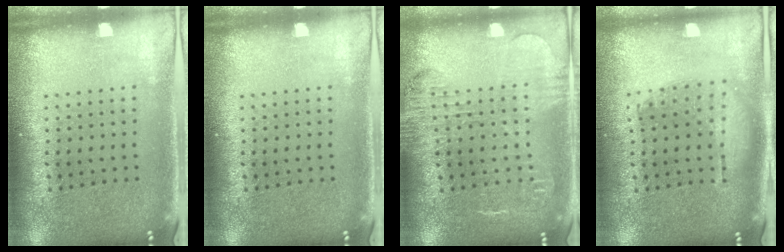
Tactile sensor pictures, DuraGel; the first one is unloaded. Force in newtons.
{"total": 0.0}
{"total": 1.8, "press": 1.7, "slide": 0.7}
{"total": 1.2, "press": 1.1, "slide": 0.5}